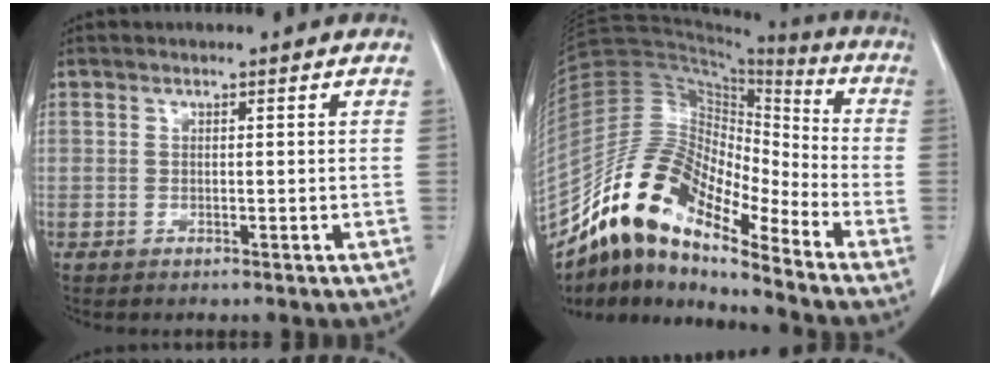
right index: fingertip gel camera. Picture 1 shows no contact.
{"total": 15.3, "force": [-12.2, 4.2, 8.2], "torque": [-0.147, 0.055, -0.222]}